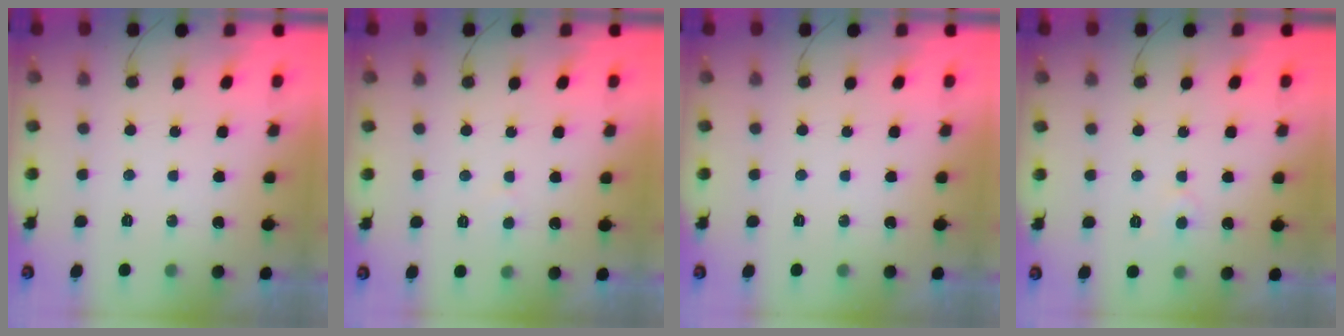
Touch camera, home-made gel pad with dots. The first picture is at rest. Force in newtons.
{"total": 2.5, "press": 2.4, "slide": 0.3}
{"total": 0.0}
{"total": 3.1, "press": 3.1, "slide": 0.5}